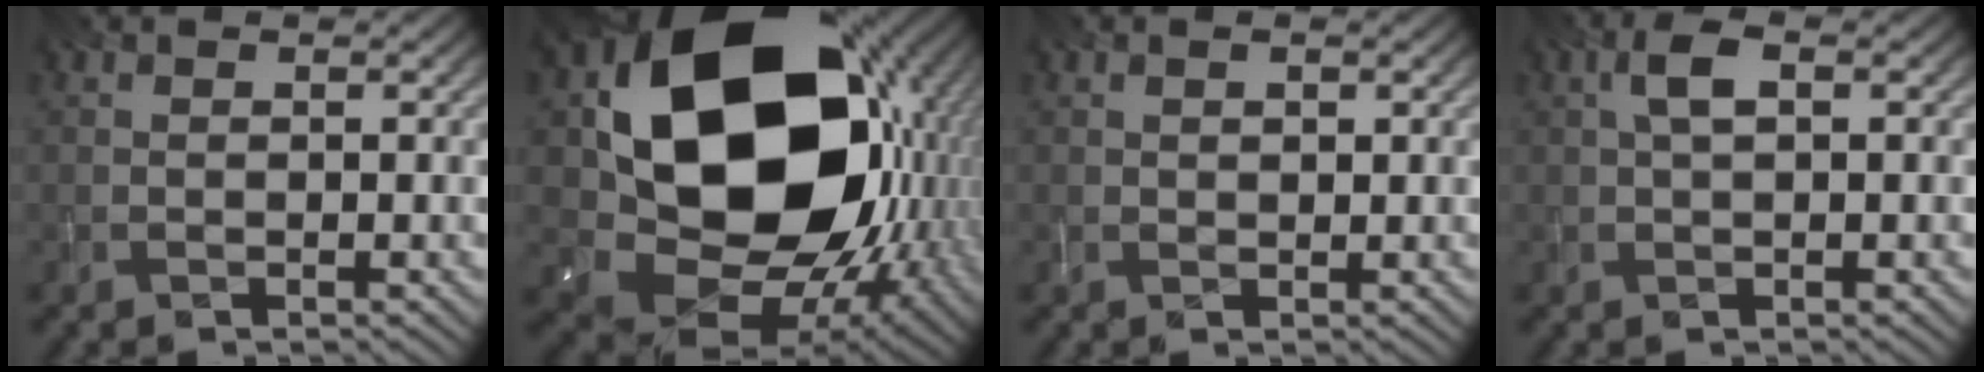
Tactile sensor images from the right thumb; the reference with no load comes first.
{"total": 22.1, "force": [4.0, 17.1, 13.4], "torque": [-0.315, -0.054, 0.123]}
{"total": 1.2, "force": [0.5, 0.7, 0.9], "torque": [-0.018, 0.000, 0.012]}
{"total": 2.8, "force": [0.7, 1.1, 2.5], "torque": [-0.054, 0.010, 0.011]}